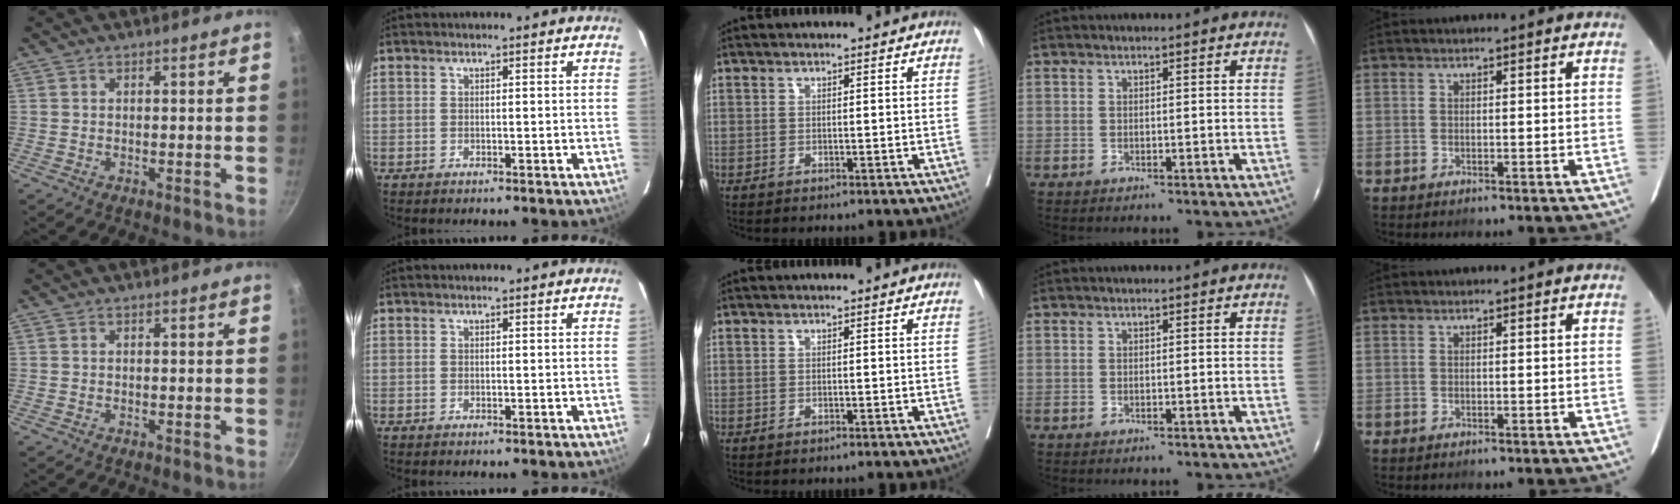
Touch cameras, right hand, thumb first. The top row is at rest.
{}